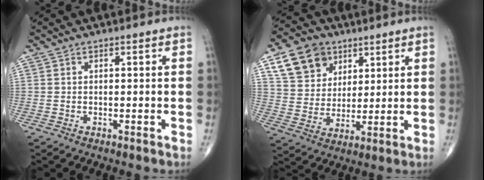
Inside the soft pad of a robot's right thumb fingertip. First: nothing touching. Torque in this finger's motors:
{"motor_torque": [-0.38, 1.91, 0.13, 0.04, 0.02]}